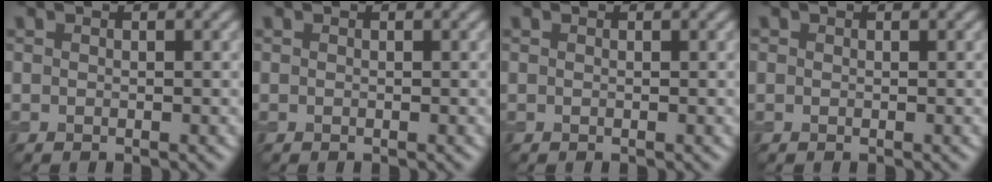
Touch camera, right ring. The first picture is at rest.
{"total": 0.0}
{"total": 0.0}
{"total": 0.0}